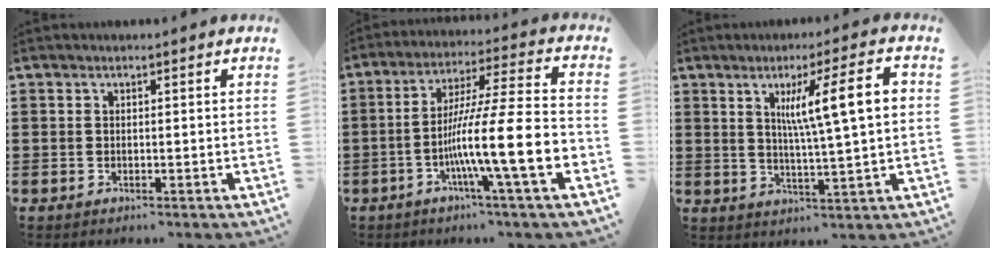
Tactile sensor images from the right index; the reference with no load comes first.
{"total": 14.7, "force": [-4.1, 1.4, 14.0], "torque": [-0.248, -0.011, -0.075]}
{"total": 10.3, "force": [2.6, 1.0, 9.9], "torque": [-0.174, 0.000, 0.033]}